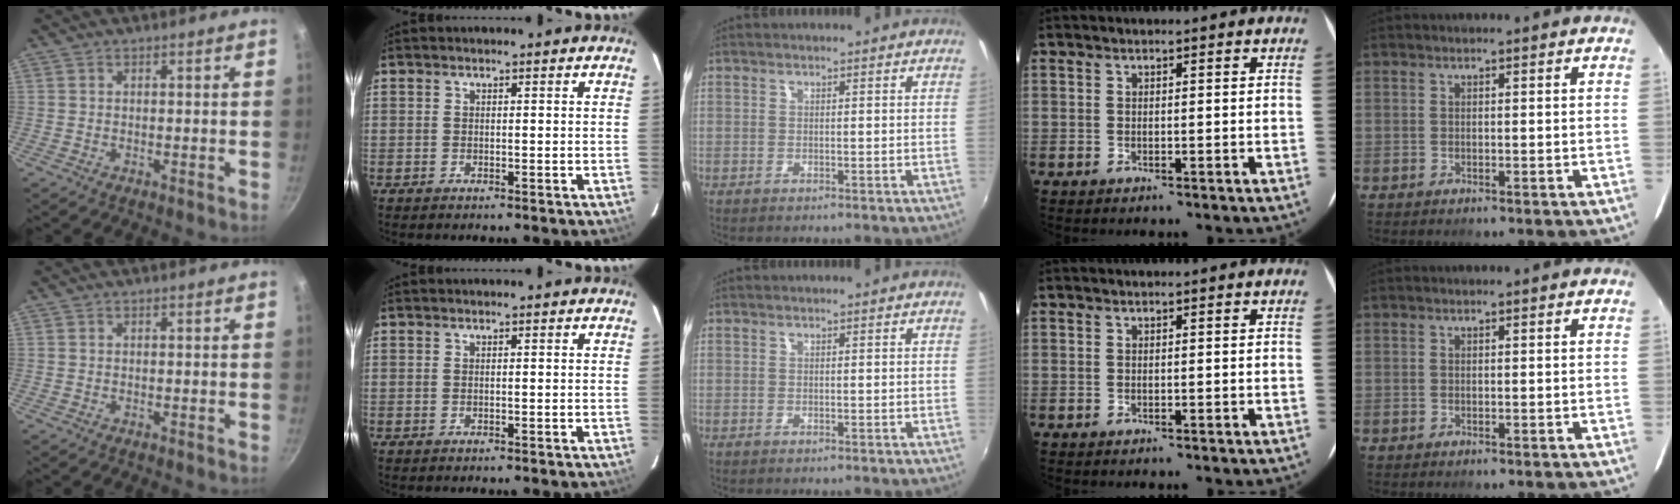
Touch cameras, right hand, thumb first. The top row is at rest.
{}